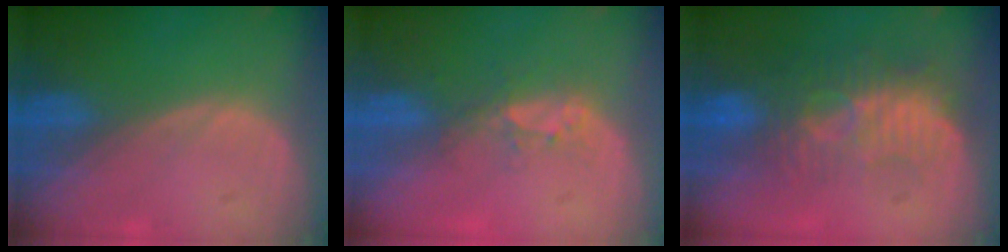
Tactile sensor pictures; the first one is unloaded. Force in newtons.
{"total": 3.3, "press": 2.8, "slide": 1.7}
{"total": 9.1, "press": 8.3, "slide": 3.7}